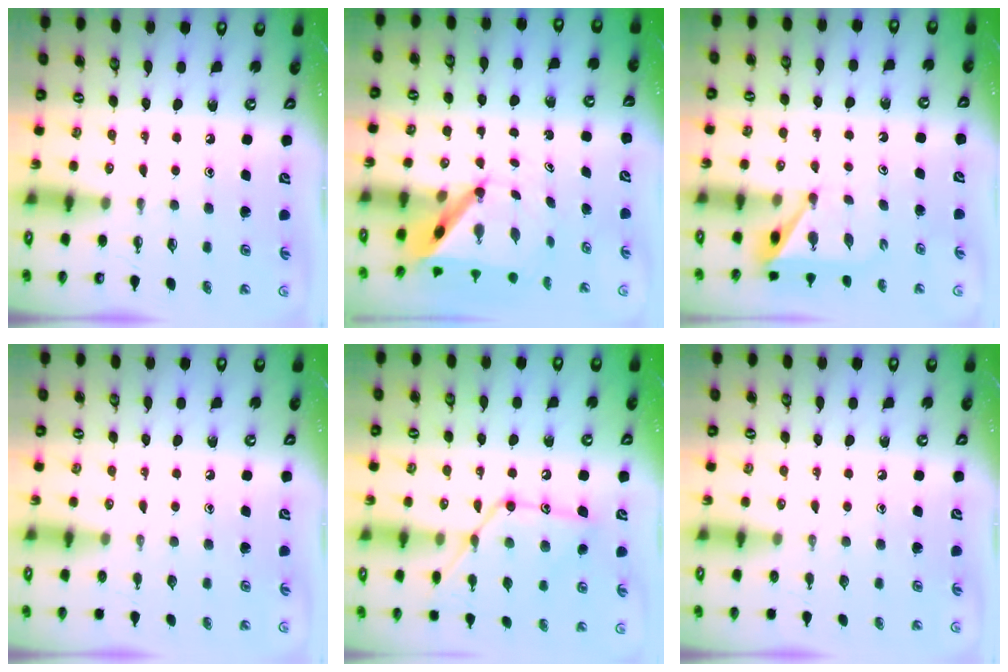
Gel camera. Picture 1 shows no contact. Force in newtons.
{"total": 5.9, "press": 5.9, "slide": 0.5}
{"total": 6.0, "press": 6.0, "slide": 0.2}
{"total": 0.0}
{"total": 16.4, "press": 16.4, "slide": 1.4}
{"total": 0.0}